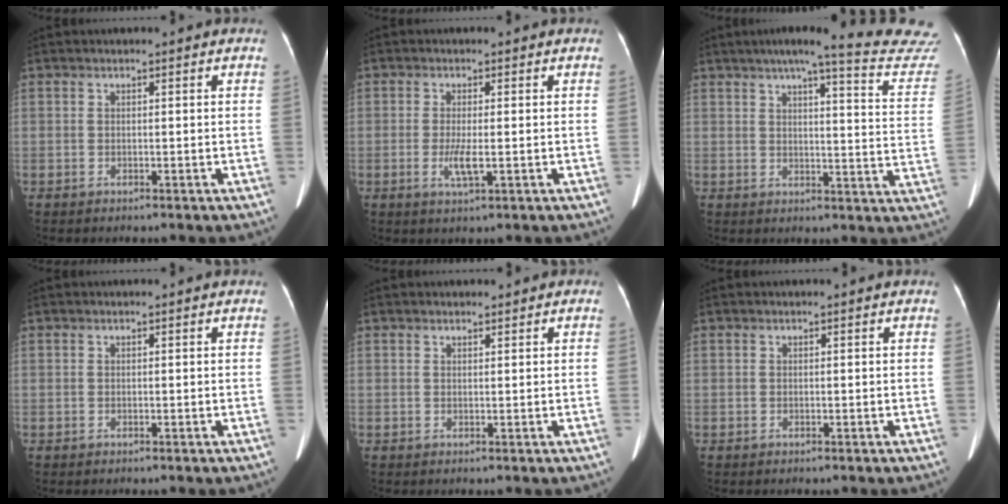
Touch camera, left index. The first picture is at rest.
{"total": 2.9, "force": [-0.5, 0.4, 2.9], "torque": [-0.059, -0.005, -0.007]}
{"total": 21.6, "force": [19.7, 0.7, 9.0], "torque": [-0.113, -0.063, 0.219]}
{"total": 0.0}
{"total": 1.0, "force": [0.9, 0.4, 0.3], "torque": [-0.008, 0.006, 0.013]}
{"total": 0.0}